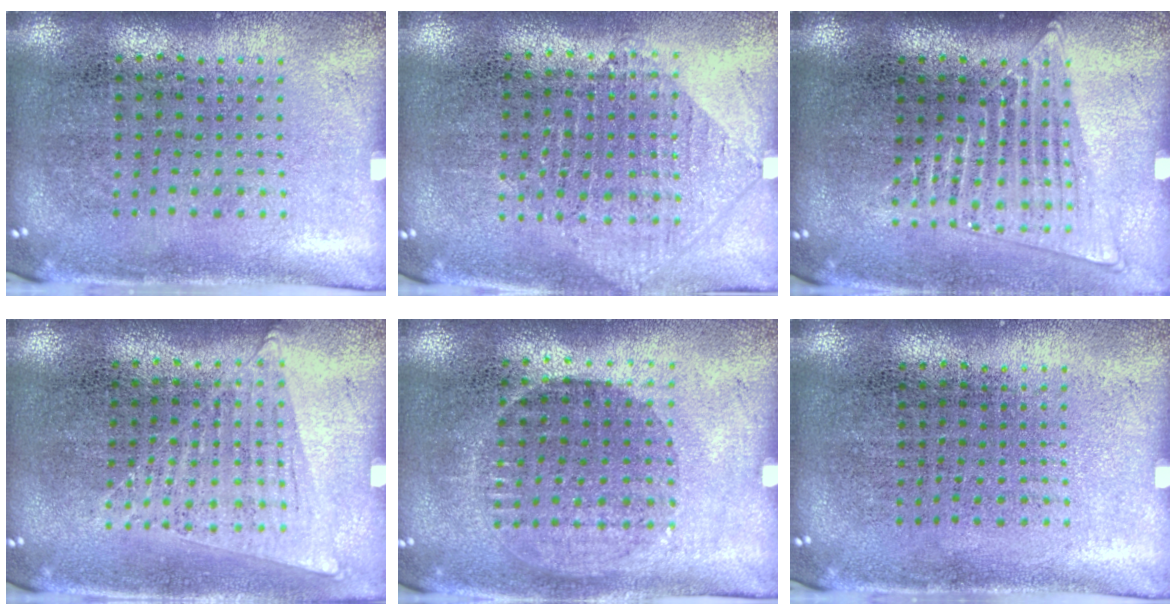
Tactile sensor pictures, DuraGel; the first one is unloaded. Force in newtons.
{"total": 0.9, "press": 0.8, "slide": 0.3}
{"total": 1.5, "press": 1.3, "slide": 0.6}
{"total": 1.0, "press": 1.0, "slide": 0.4}
{"total": 1.0, "press": 0.8, "slide": 0.5}
{"total": 0.0}